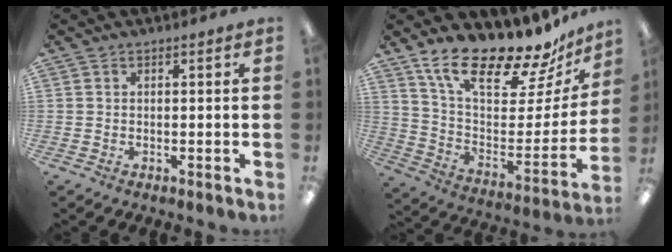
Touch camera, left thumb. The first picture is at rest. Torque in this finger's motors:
{"motor_torque": [0.38, 0.38, 0.83, -1.85, 0.11]}